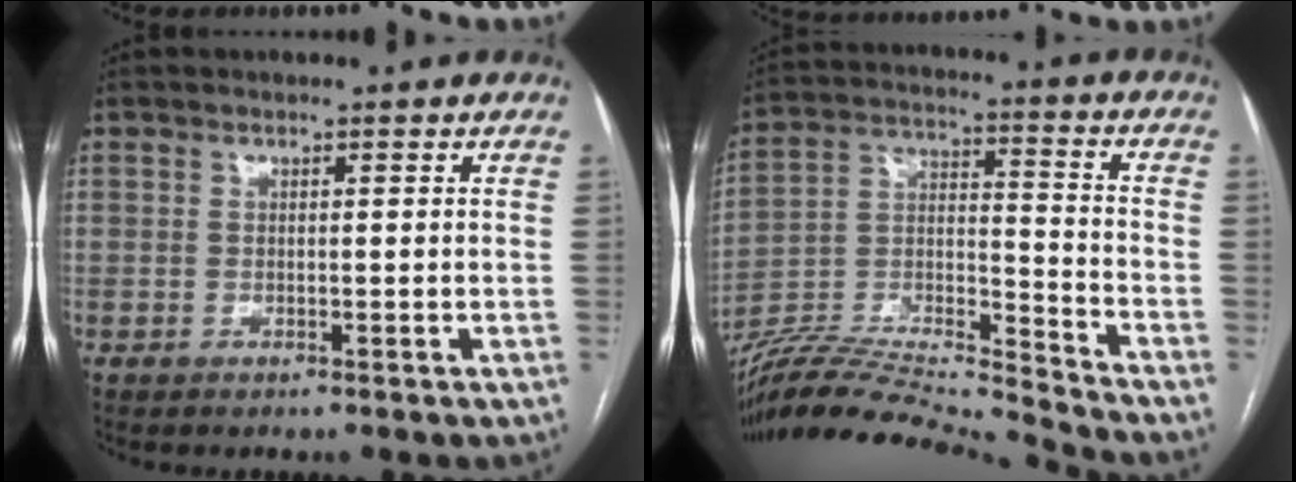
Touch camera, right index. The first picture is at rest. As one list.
[{"total": 19.4, "force": [-18.2, -1.0, 6.5], "torque": [-0.136, 0.006, -0.322]}]